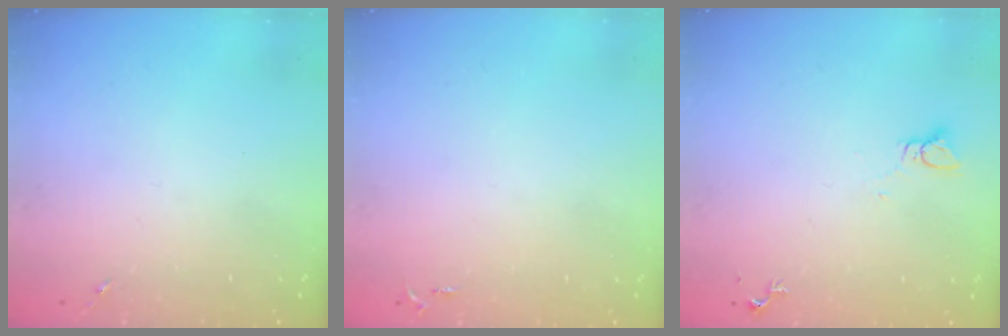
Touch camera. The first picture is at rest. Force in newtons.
{"total": 2.5, "press": 2.5, "slide": 0.3}
{"total": 2.2, "press": 2.2, "slide": 0.1}